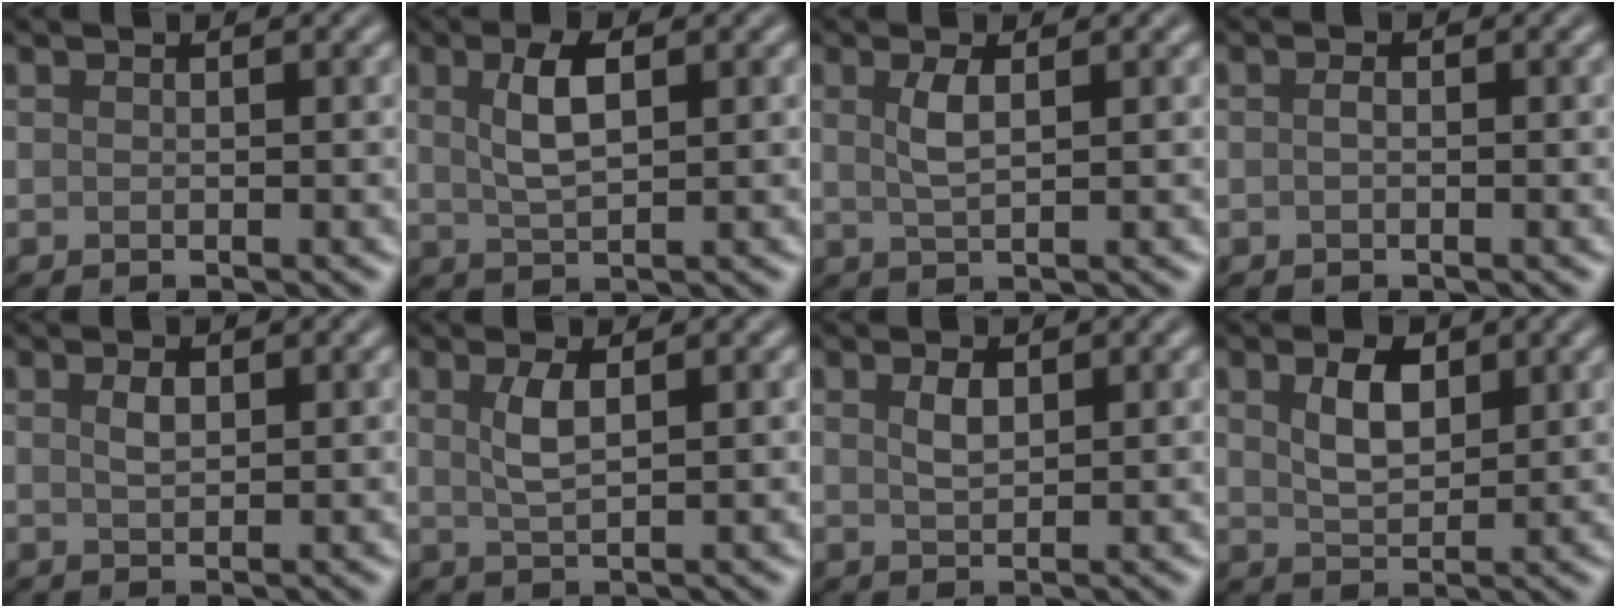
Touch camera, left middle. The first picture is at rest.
{"total": 3.7, "force": [1.2, 1.4, 3.1], "torque": [-0.066, 0.005, 0.024]}
{"total": 1.9, "force": [0.7, 0.6, 1.7], "torque": [-0.038, -0.001, 0.015]}
{"total": 0.6, "force": [-0.2, 0.3, 0.5], "torque": [-0.014, 0.000, -0.004]}
{"total": 1.3, "force": [0.5, 0.7, 1.0], "torque": [-0.023, 0.001, 0.012]}
{"total": 2.3, "force": [0.8, 0.7, 2.0], "torque": [-0.044, -0.001, 0.017]}
{"total": 1.7, "force": [0.7, 0.8, 1.2], "torque": [-0.028, 0.000, 0.016]}
{"total": 3.4, "force": [1.4, 1.9, 2.5], "torque": [-0.055, 0.001, 0.029]}